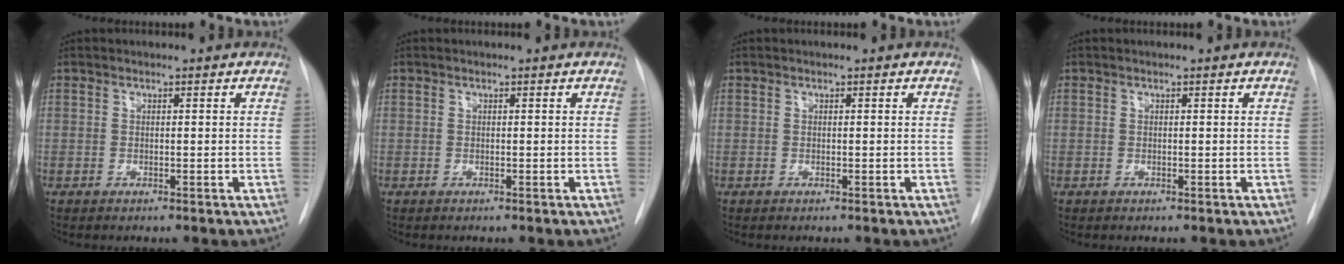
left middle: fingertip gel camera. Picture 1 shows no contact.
{"total": 0.0}
{"total": 0.0}
{"total": 0.0}